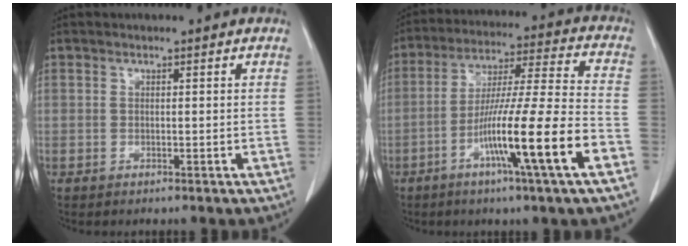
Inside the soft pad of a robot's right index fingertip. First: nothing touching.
{"total": 16.4, "force": [-6.9, -1.1, 14.8], "torque": [-0.263, -0.012, -0.120]}